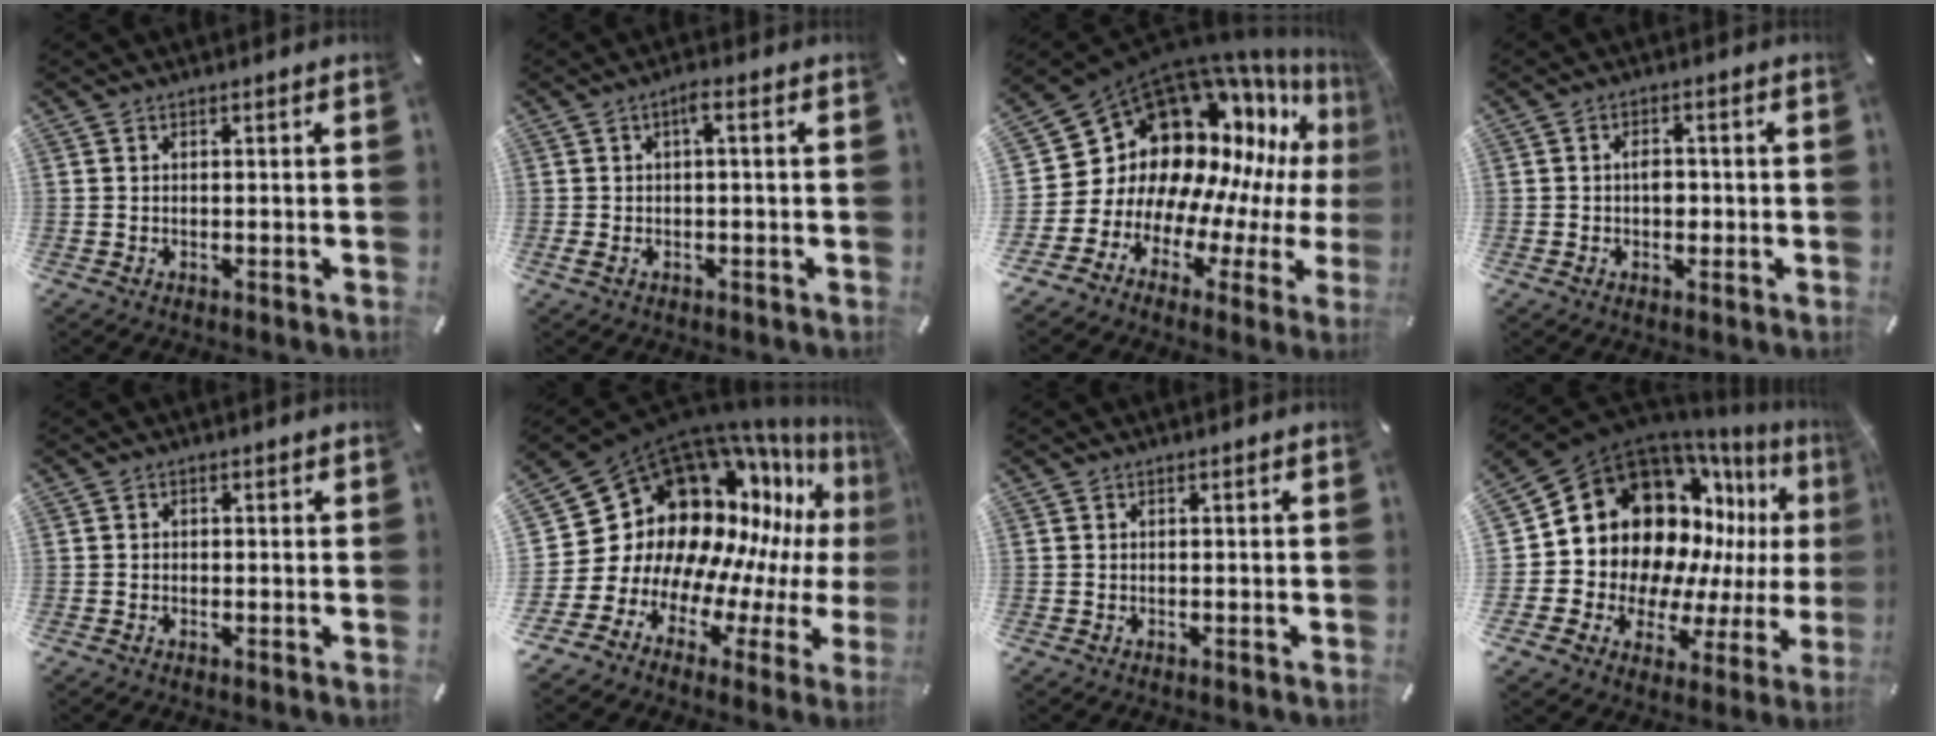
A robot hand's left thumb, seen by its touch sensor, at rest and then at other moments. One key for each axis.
{"total": 3.2, "fx": 0.0, "fy": 0.7, "fz": 3.2, "tx": -0.059, "ty": 0.006, "tz": -0.003}
{"total": 19.7, "fx": 9.5, "fy": 14.4, "fz": 9.4, "tx": -0.150, "ty": -0.133, "tz": 0.205}
{"total": 3.0, "fx": -0.5, "fy": 2.0, "fz": 2.2, "tx": -0.026, "ty": -0.001, "tz": -0.013}
{"total": 0.6, "fx": -0.2, "fy": 0.6, "fz": 0.1, "tx": -0.001, "ty": 0.005, "tz": -0.006}
{"total": 21.0, "fx": 8.7, "fy": 16.3, "fz": 10.1, "tx": -0.139, "ty": -0.151, "tz": 0.205}
{"total": 0.0}
{"total": 19.4, "fx": 7.3, "fy": 15.2, "fz": 9.6, "tx": -0.167, "ty": -0.095, "tz": 0.158}